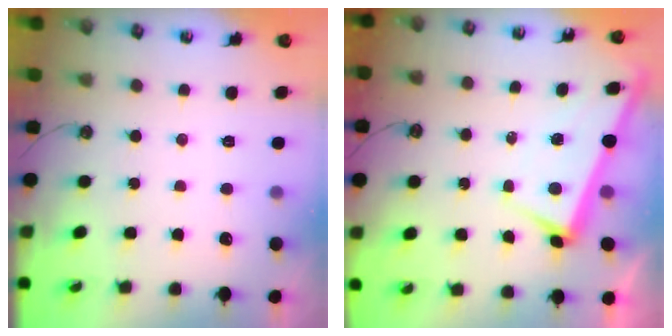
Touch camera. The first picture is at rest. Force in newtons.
{"total": 2.0, "press": 1.9, "slide": 0.6}